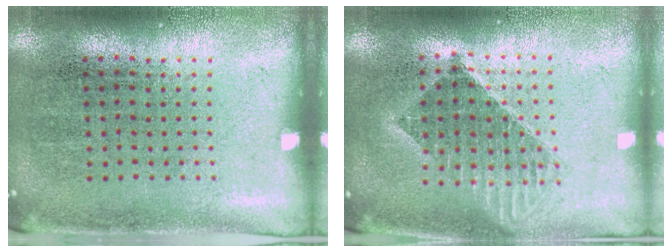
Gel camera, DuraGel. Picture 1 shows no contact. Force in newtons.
{"total": 1.6, "press": 1.4, "slide": 0.9}